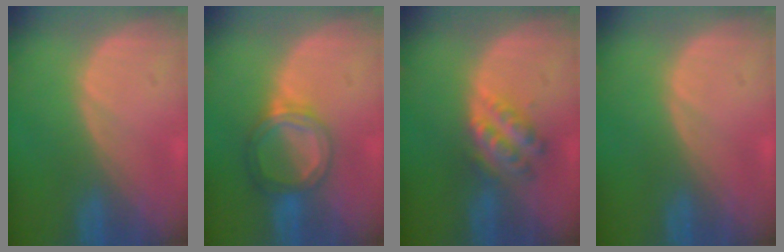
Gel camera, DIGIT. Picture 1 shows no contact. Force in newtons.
{"total": 5.5, "press": 5.2, "slide": 1.8}
{"total": 5.4, "press": 5.0, "slide": 2.2}
{"total": 0.0}